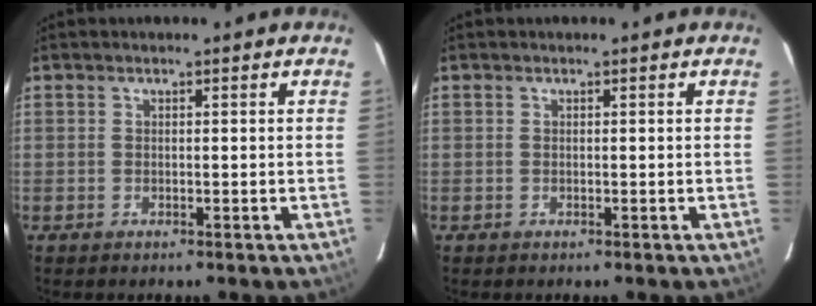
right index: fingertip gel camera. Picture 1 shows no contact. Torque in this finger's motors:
{"motor_torque": [0.00, 0.00, 0.01, 0.01]}